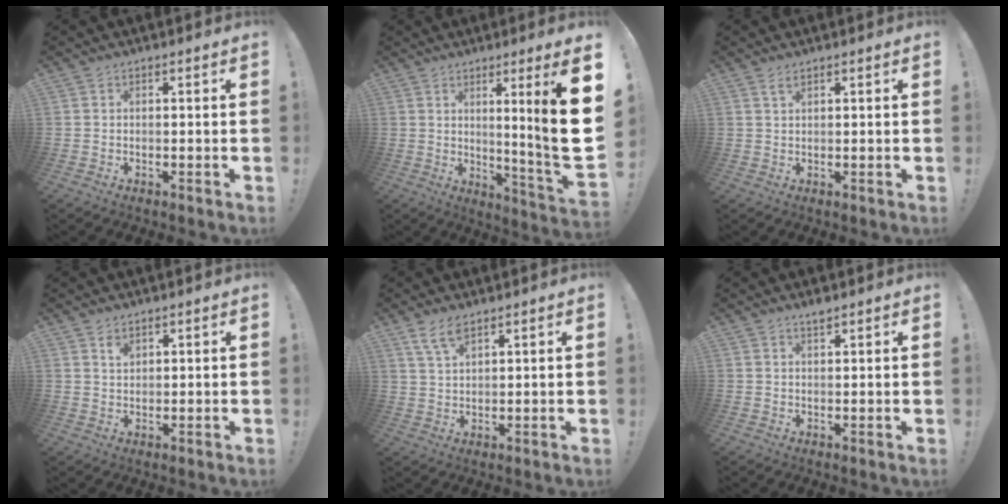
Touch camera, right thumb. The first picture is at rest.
{"total": 14.2, "force": [3.2, -1.4, 13.8], "torque": [-0.197, -0.044, 0.034]}
{"total": 1.9, "force": [1.3, 0.6, 1.2], "torque": [-0.021, -0.002, 0.023]}
{"total": 2.2, "force": [1.6, 1.2, 0.8], "torque": [0.006, -0.015, 0.025]}
{"total": 5.7, "force": [4.0, 2.1, 3.4], "torque": [-0.060, -0.016, 0.074]}
{"total": 1.8, "force": [1.6, 0.2, 0.9], "torque": [-0.004, -0.010, 0.026]}